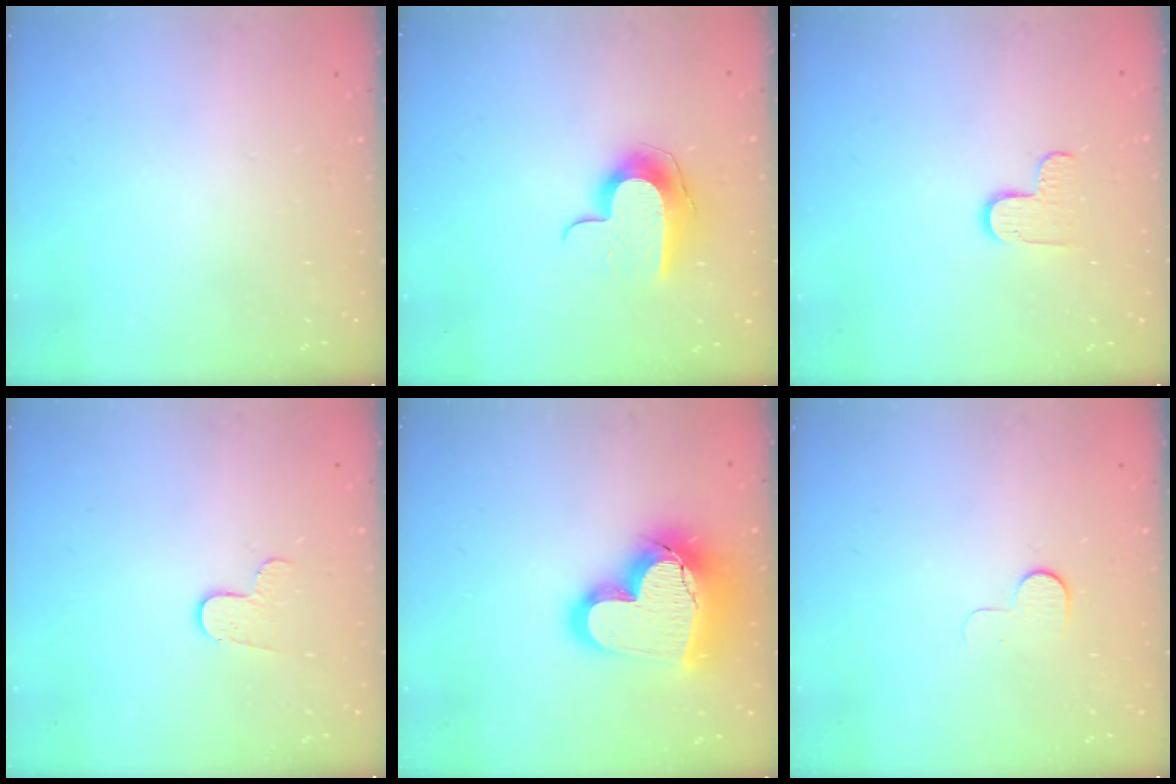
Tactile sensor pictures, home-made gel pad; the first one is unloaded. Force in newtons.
{"total": 9.9, "press": 9.9, "slide": 0.2}
{"total": 5.6, "press": 5.5, "slide": 0.4}
{"total": 5.7, "press": 5.7, "slide": 0.5}
{"total": 21.8, "press": 21.7, "slide": 1.8}
{"total": 5.3, "press": 5.3, "slide": 0.5}